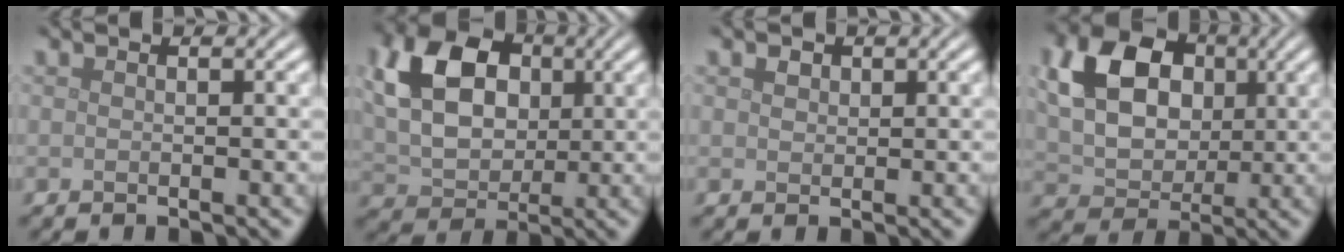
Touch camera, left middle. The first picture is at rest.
{"total": 10.1, "force": [2.5, 7.3, 6.6], "torque": [-0.148, 0.023, 0.038]}
{"total": 1.0, "force": [0.5, 0.8, 0.3], "torque": [-0.007, -0.001, 0.009]}
{"total": 12.2, "force": [3.3, 9.5, 6.9], "torque": [-0.138, 0.033, 0.061]}